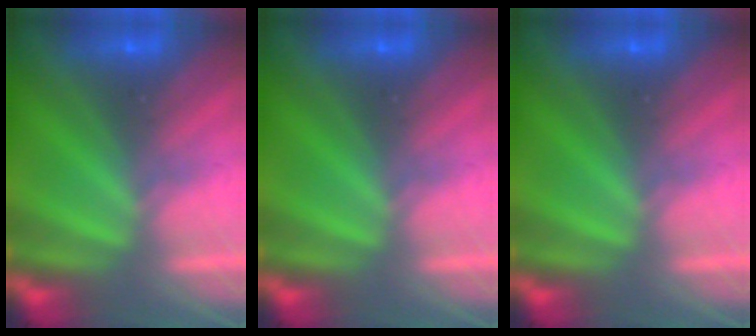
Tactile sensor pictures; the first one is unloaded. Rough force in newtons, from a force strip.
{"total": 0.0}
{"total": 0.0}